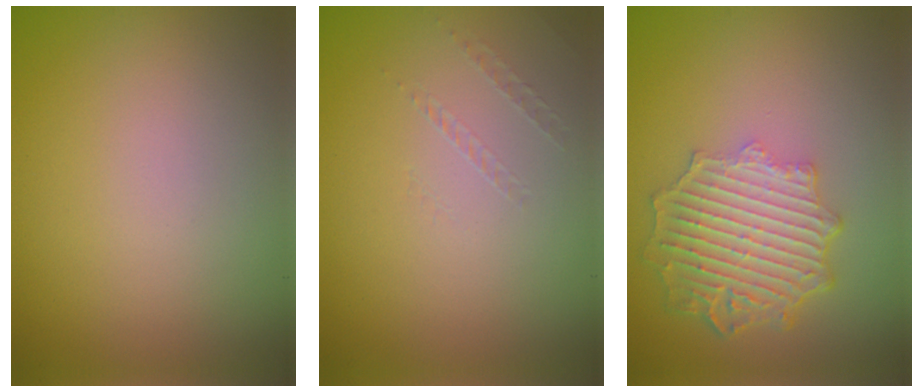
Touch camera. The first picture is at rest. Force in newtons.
{"total": 0.5, "press": 0.2, "slide": 0.5}
{"total": 6.4, "press": 4.9, "slide": 4.0}